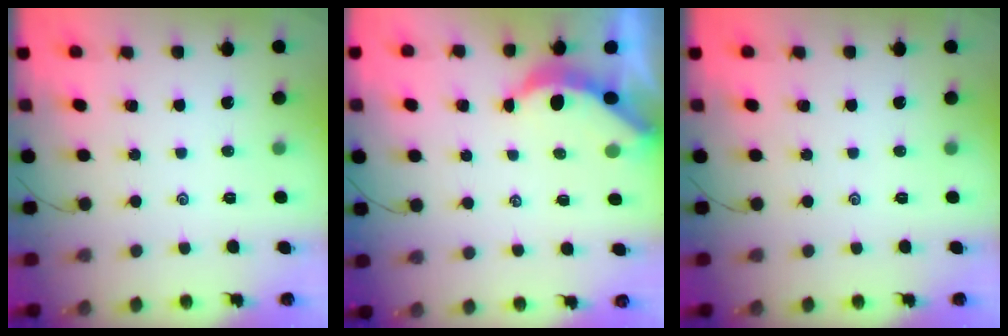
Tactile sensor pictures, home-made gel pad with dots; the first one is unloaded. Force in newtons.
{"total": 3.8, "press": 3.8, "slide": 0.4}
{"total": 0.0}